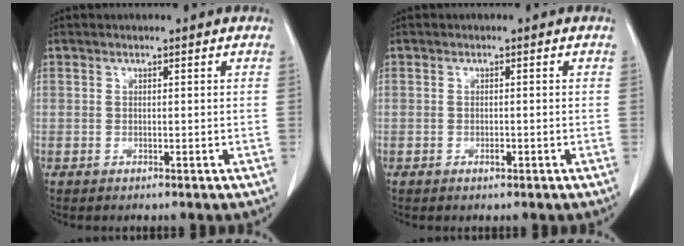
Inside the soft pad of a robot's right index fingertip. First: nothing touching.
{"total": 0.7, "force": [-0.3, 0.4, 0.6], "torque": [-0.013, -0.001, -0.003]}